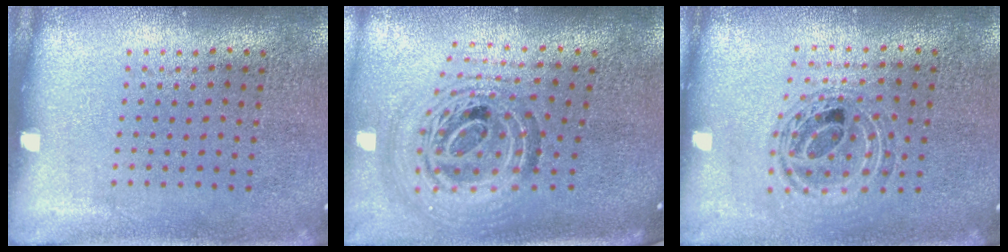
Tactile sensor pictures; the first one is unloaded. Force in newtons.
{"total": 1.9, "press": 1.5, "slide": 1.1}
{"total": 0.9, "press": 0.9, "slide": 0.2}